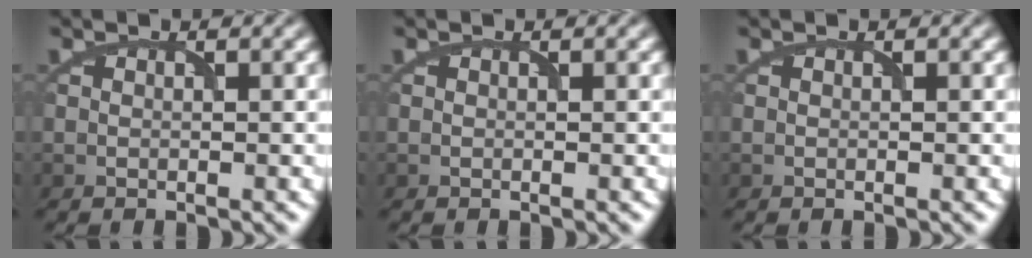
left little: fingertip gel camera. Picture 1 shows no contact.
{"total": 0.0}
{"total": 0.0}